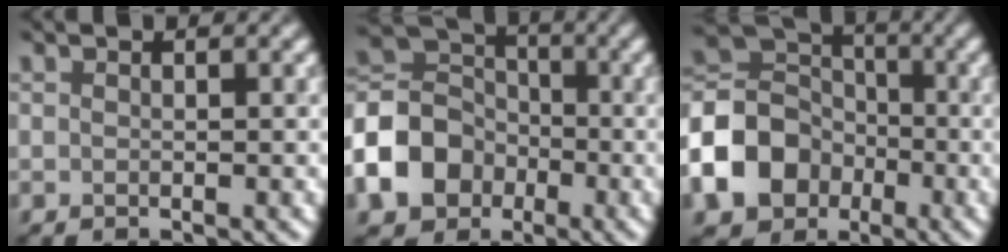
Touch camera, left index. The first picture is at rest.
{"total": 7.6, "force": [-3.3, 6.1, 3.1], "torque": [-0.065, 0.005, -0.078]}
{"total": 8.7, "force": [-3.6, 7.0, 3.8], "torque": [-0.083, 0.003, -0.082]}